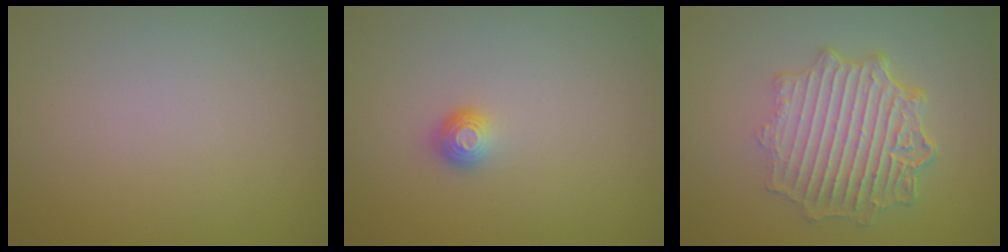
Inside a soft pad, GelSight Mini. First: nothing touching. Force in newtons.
{"total": 1.0, "press": 0.9, "slide": 0.4}
{"total": 7.1, "press": 5.3, "slide": 4.7}